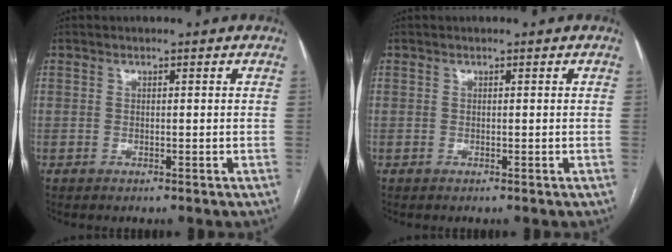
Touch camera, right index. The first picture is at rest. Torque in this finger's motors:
{"motor_torque": [0.00, 0.00, 0.00, 0.00]}